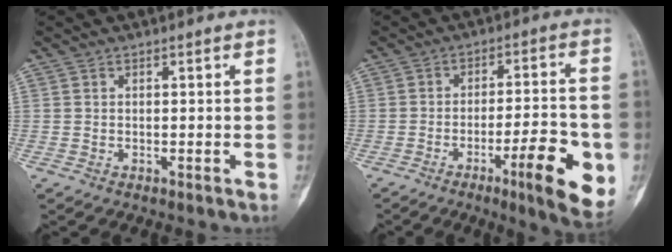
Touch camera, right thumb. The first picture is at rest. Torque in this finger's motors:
{"motor_torque": [0.59, 1.09, 0.29, 0.27, 0.01]}